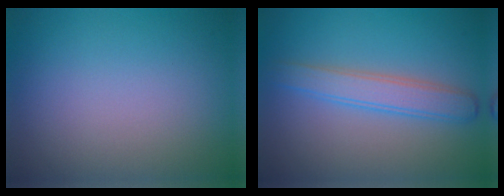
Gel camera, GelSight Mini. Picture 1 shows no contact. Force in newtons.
{"total": 3.2, "press": 3.2, "slide": 0.1}